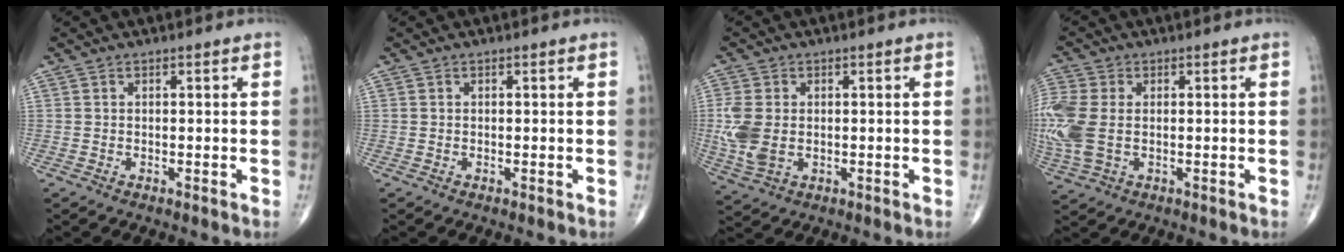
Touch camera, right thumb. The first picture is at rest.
{"total": 0.0}
{"total": 7.7, "force": [-0.2, 5.1, 5.7], "torque": [-0.143, -0.005, 0.001]}
{"total": 11.5, "force": [-0.1, 7.4, 8.7], "torque": [-0.249, 0.003, 0.004]}